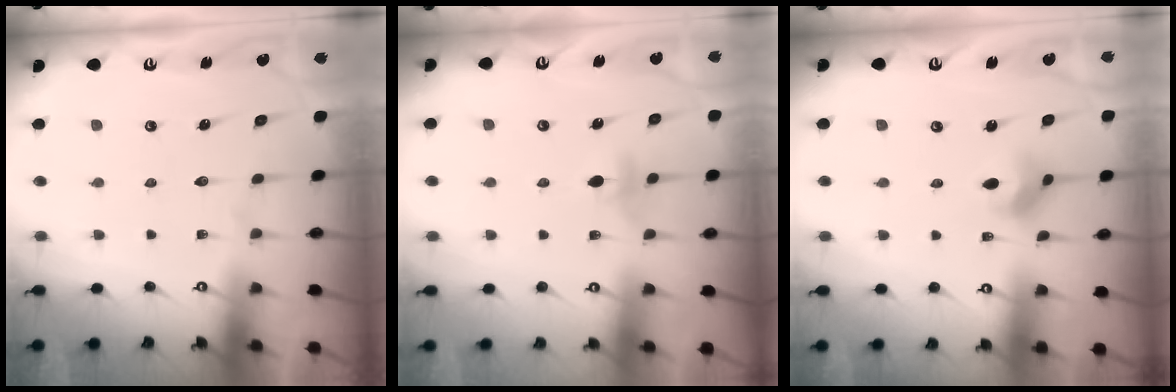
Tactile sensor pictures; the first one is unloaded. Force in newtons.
{"total": 3.7, "press": 3.6, "slide": 0.8}
{"total": 3.8, "press": 3.8, "slide": 0.5}